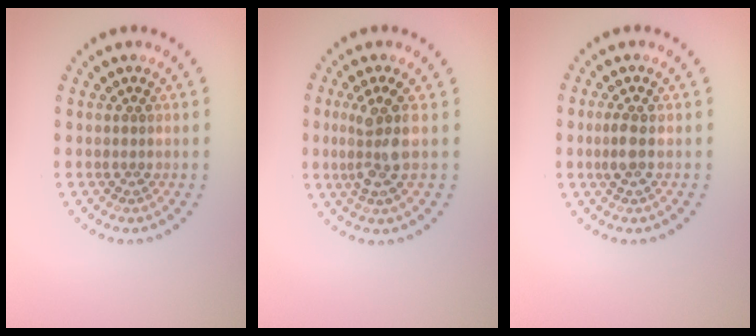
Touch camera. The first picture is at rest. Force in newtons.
{"total": 3.5, "press": 2.8, "slide": 2.2}
{"total": 1.4, "press": 1.3, "slide": 0.5}